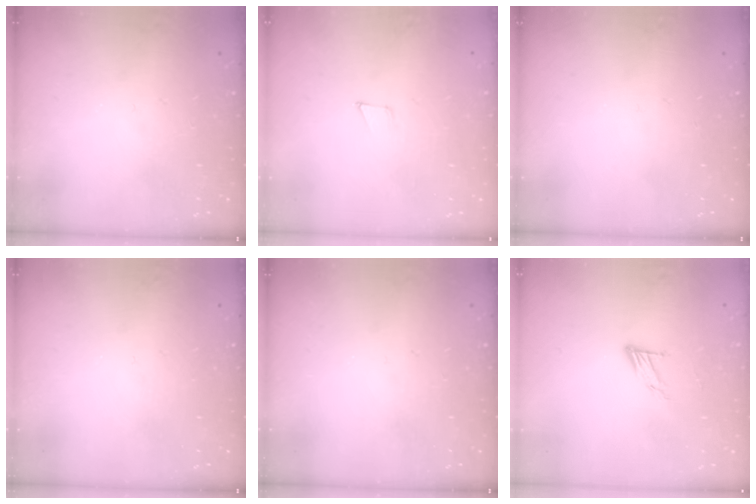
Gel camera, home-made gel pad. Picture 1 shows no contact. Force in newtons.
{"total": 2.8, "press": 2.8, "slide": 0.2}
{"total": 0.0}
{"total": 0.0}
{"total": 0.0}
{"total": 6.7, "press": 6.7, "slide": 0.3}